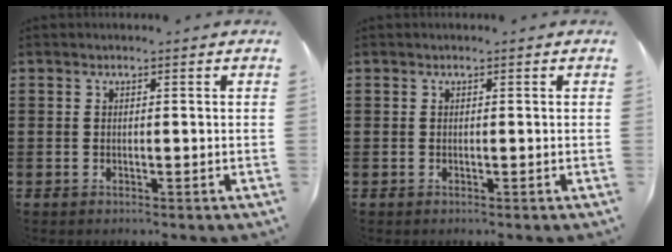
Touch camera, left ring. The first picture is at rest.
{"total": 0.0}